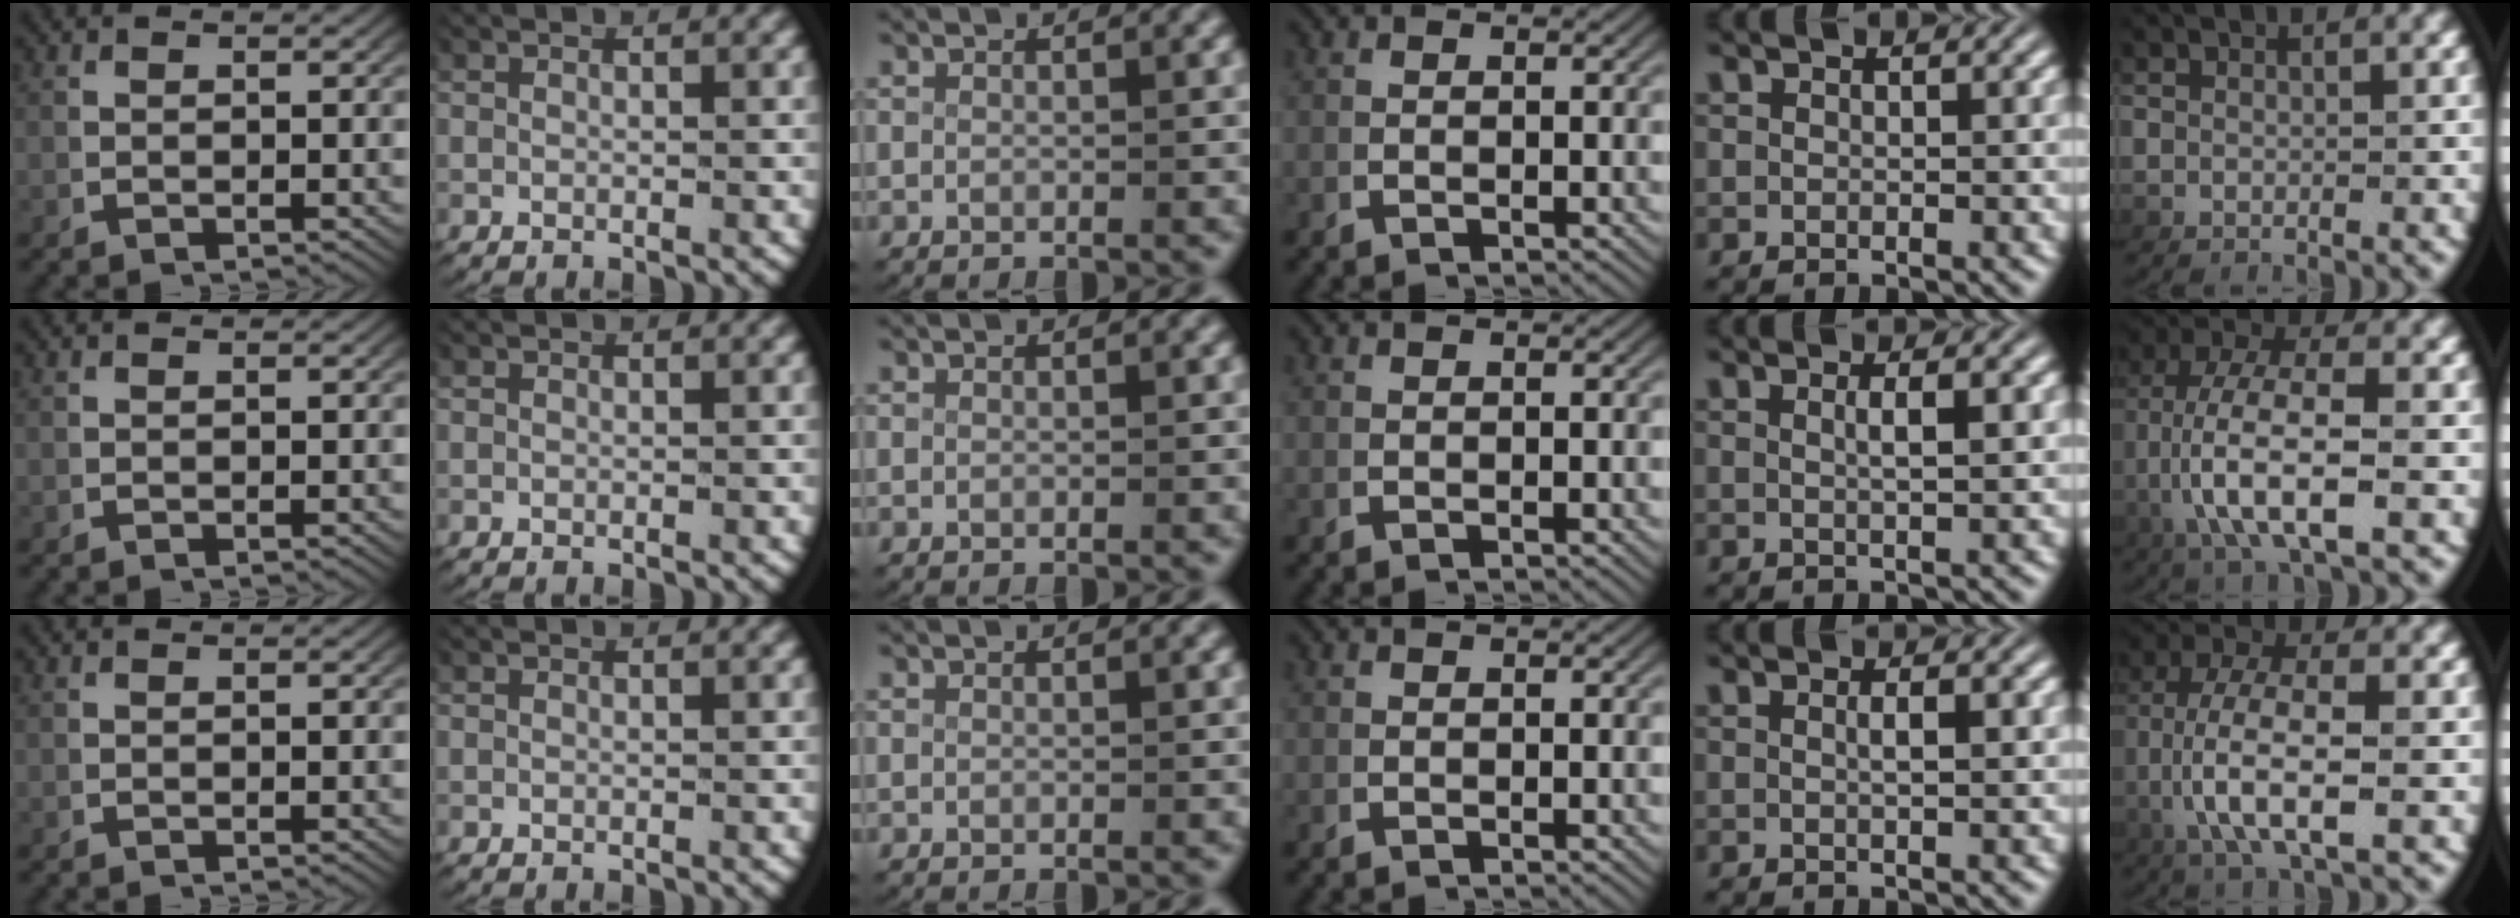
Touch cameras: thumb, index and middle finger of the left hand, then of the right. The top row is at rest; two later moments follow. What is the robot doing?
{"motion": "lift_and_place", "object": "ribbon"}